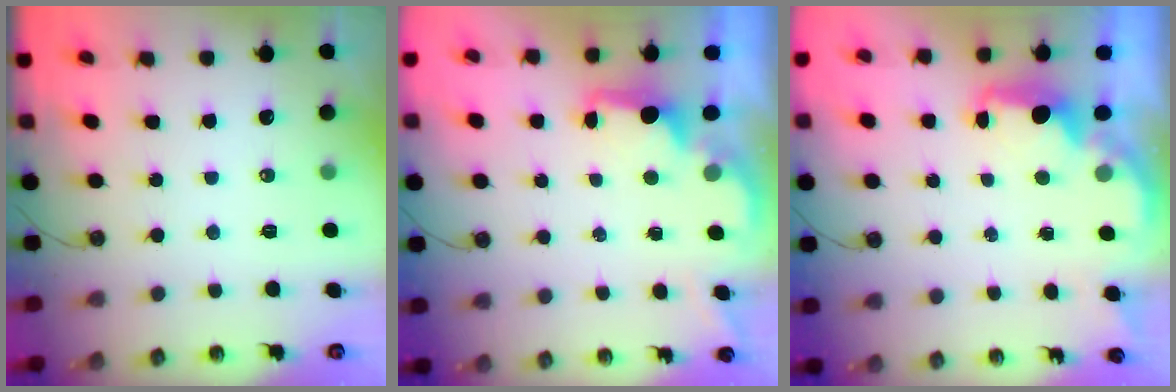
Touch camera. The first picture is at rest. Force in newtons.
{"total": 1.9, "press": 1.7, "slide": 0.8}
{"total": 2.3, "press": 2.2, "slide": 0.7}